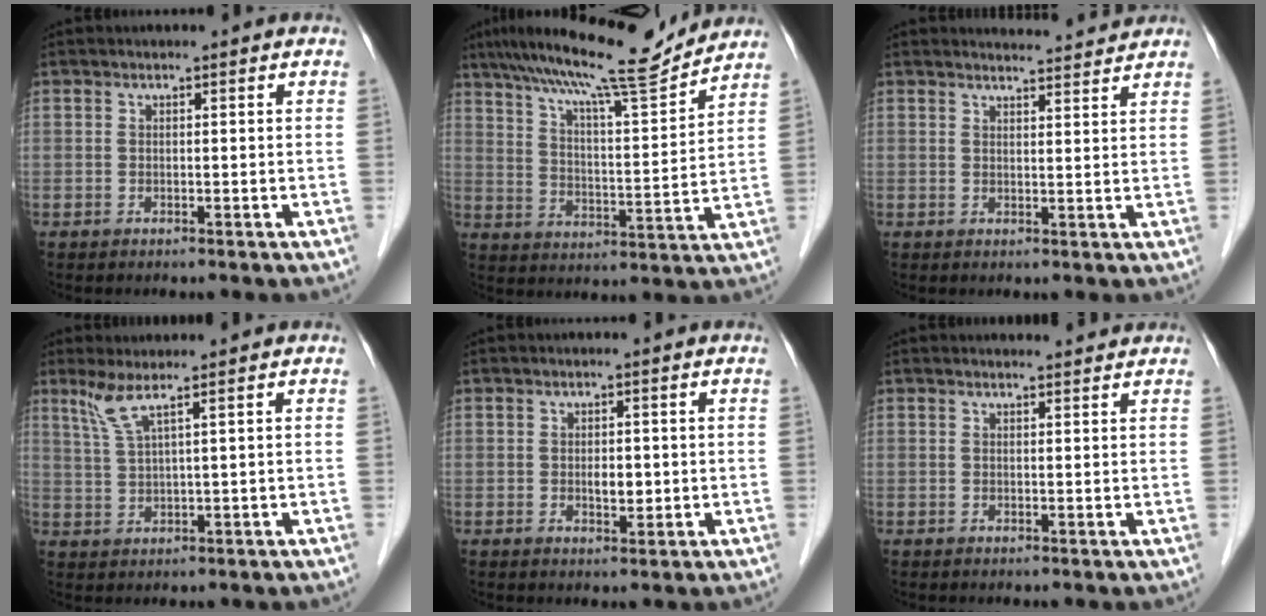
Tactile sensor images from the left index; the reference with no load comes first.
{"total": 15.2, "force": [13.4, 0.4, 7.2], "torque": [-0.124, 0.004, 0.208]}
{"total": 4.2, "force": [4.2, -0.1, 0.0], "torque": [-0.012, 0.000, 0.054]}
{"total": 3.6, "force": [2.4, -0.5, 2.7], "torque": [-0.067, 0.000, 0.057]}
{"total": 2.2, "force": [-0.2, 1.1, 1.9], "torque": [-0.033, -0.004, -0.002]}
{"total": 2.6, "force": [2.5, 0.3, 0.3], "torque": [-0.010, 0.003, 0.030]}